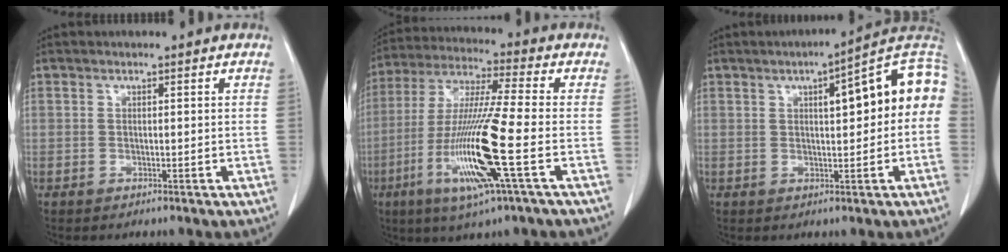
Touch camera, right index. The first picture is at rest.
{"total": 16.0, "force": [-5.0, -0.4, 15.2], "torque": [-0.315, -0.022, -0.101]}
{"total": 12.7, "force": [2.3, 2.6, 12.2], "torque": [-0.167, 0.038, 0.024]}